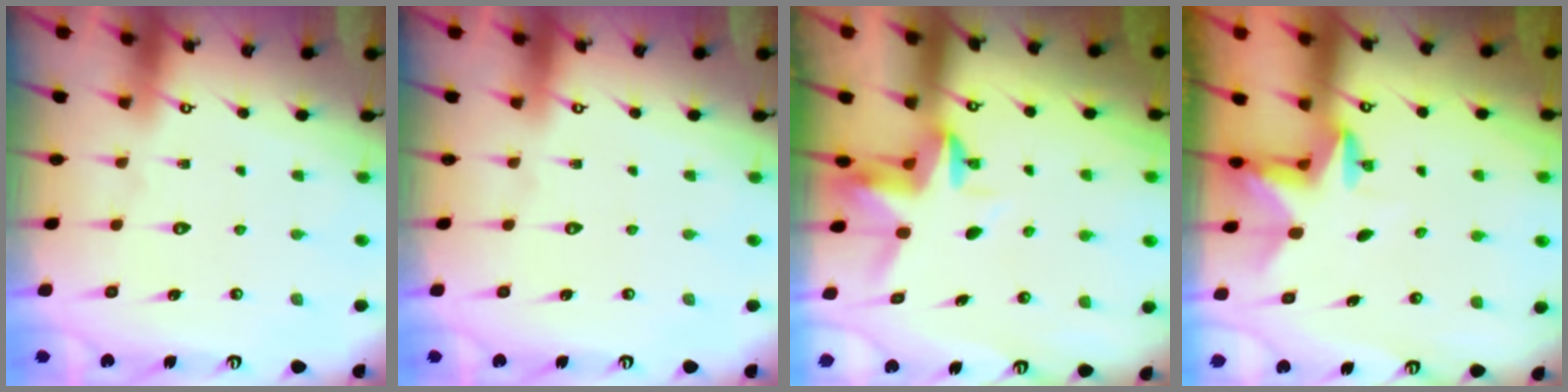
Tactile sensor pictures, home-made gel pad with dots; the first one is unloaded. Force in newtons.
{"total": 0.0}
{"total": 3.2, "press": 3.1, "slide": 0.4}
{"total": 2.6, "press": 2.6, "slide": 0.5}